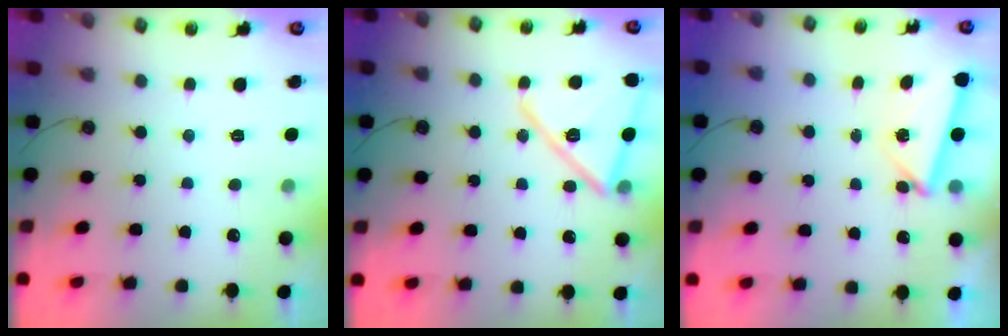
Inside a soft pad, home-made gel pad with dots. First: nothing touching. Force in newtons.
{"total": 15.9, "press": 15.8, "slide": 1.5}
{"total": 4.4, "press": 4.2, "slide": 1.1}